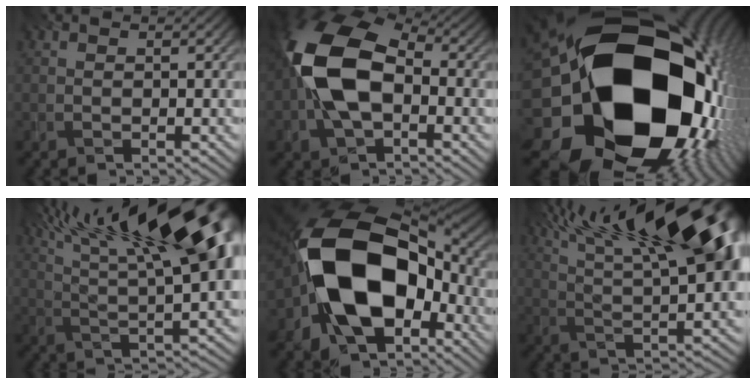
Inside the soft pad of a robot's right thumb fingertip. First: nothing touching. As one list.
[{"total": 14.5, "force": [-1.0, 8.8, 11.5], "torque": [-0.251, 0.007, -0.034]}, {"total": 25.3, "force": [-1.5, 20.0, 15.4], "torque": [-0.285, -0.067, -0.054]}, {"total": 20.2, "force": [9.2, 7.1, 16.5], "torque": [-0.249, 0.066, 0.136]}, {"total": 18.1, "force": [-3.5, 11.6, 13.5], "torque": [-0.261, -0.009, -0.067]}, {"total": 19.9, "force": [9.6, 7.0, 16.0], "torque": [-0.237, 0.061, 0.139]}]